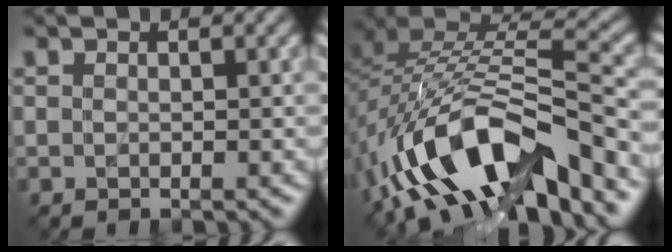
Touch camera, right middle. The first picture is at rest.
{"total": 13.8, "force": [-7.3, 5.5, 10.4], "torque": [-0.182, 0.012, -0.127]}